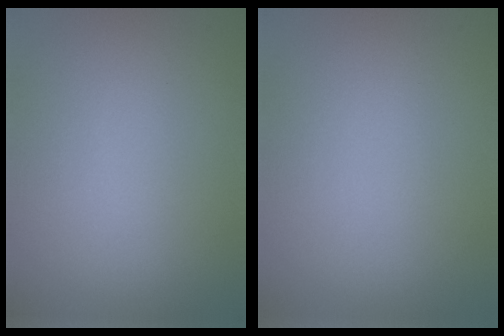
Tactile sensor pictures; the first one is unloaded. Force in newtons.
{"total": 0.0}